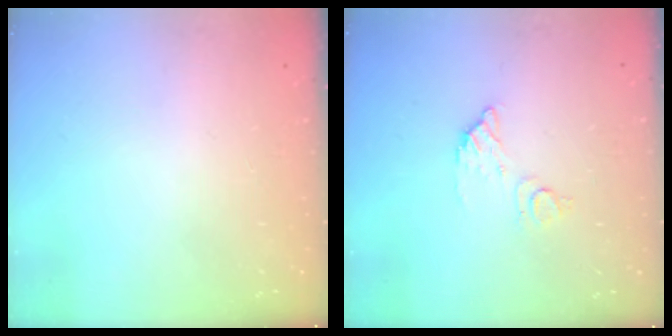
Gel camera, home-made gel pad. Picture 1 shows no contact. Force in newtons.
{"total": 7.2, "press": 7.2, "slide": 0.5}